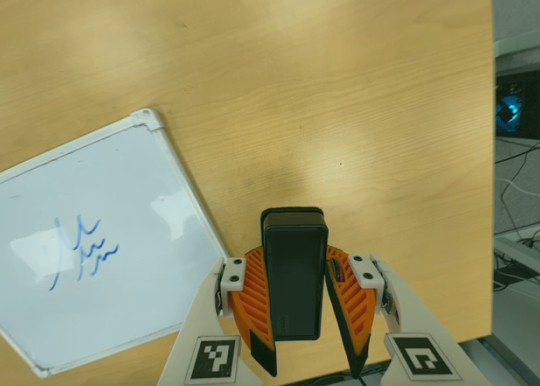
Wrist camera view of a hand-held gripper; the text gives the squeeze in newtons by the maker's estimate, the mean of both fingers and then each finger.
{"total": 8.8, "left": 7.3, "right": 10.3}